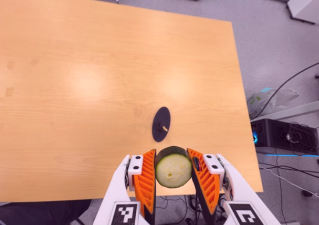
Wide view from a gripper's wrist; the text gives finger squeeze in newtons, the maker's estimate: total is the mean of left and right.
{"total": 9.7, "left": 9.1, "right": 10.3}